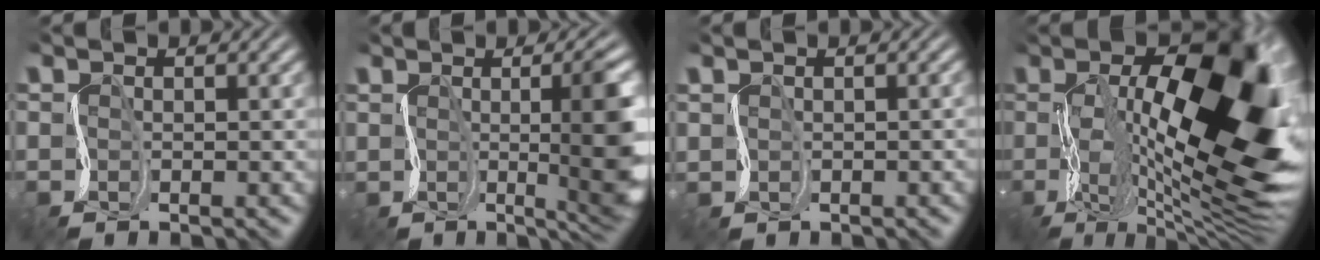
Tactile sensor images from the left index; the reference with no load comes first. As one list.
[{"total": 7.2, "force": [0.8, 1.6, 7.0], "torque": [-0.088, -0.008, 0.027]}, {"total": 0.8, "force": [-0.1, 0.1, -0.8], "torque": [0.007, 0.010, 0.009]}, {"total": 15.4, "force": [0.7, 7.3, 13.5], "torque": [-0.226, 0.006, 0.018]}]